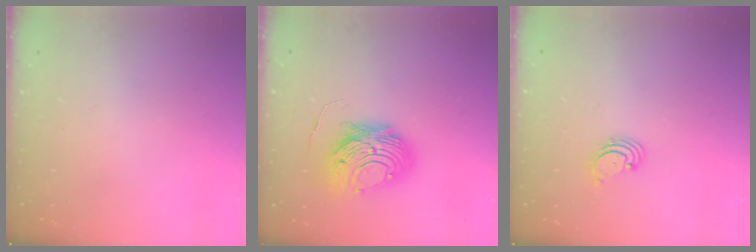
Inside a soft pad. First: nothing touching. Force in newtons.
{"total": 10.5, "press": 10.5, "slide": 1.0}
{"total": 1.7, "press": 1.6, "slide": 0.2}